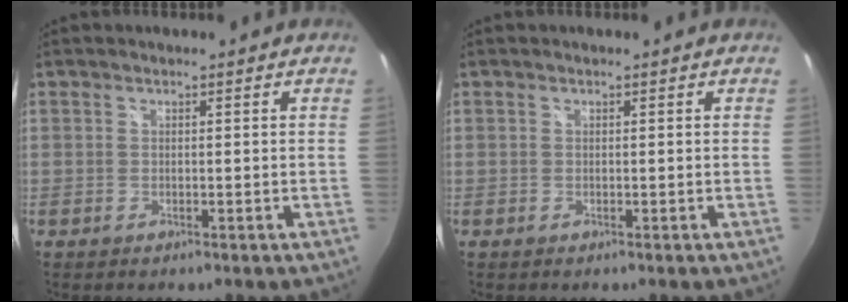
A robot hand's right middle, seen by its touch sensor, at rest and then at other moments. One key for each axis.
{"total": 0.0}